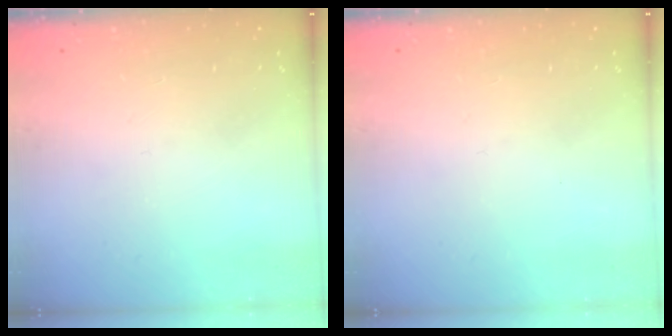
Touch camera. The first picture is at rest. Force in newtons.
{"total": 0.0}